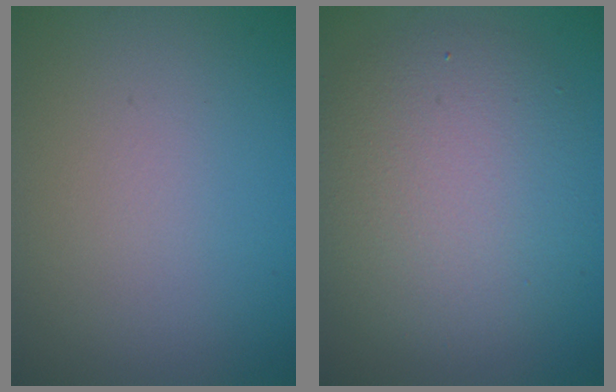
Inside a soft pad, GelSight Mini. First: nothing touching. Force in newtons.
{"total": 7.1, "press": 7.1, "slide": 0.5}